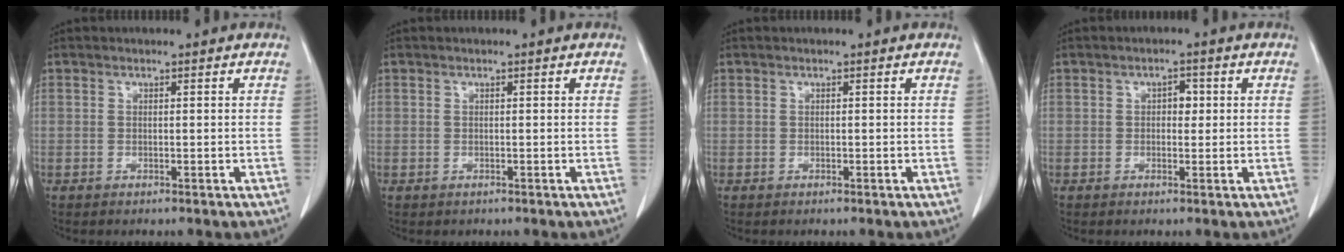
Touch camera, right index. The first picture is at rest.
{"total": 0.5, "force": [-0.1, 0.5, 0.0], "torque": [0.003, 0.006, -0.003]}
{"total": 0.0}
{"total": 2.0, "force": [0.3, 1.2, 1.5], "torque": [-0.018, 0.005, 0.003]}